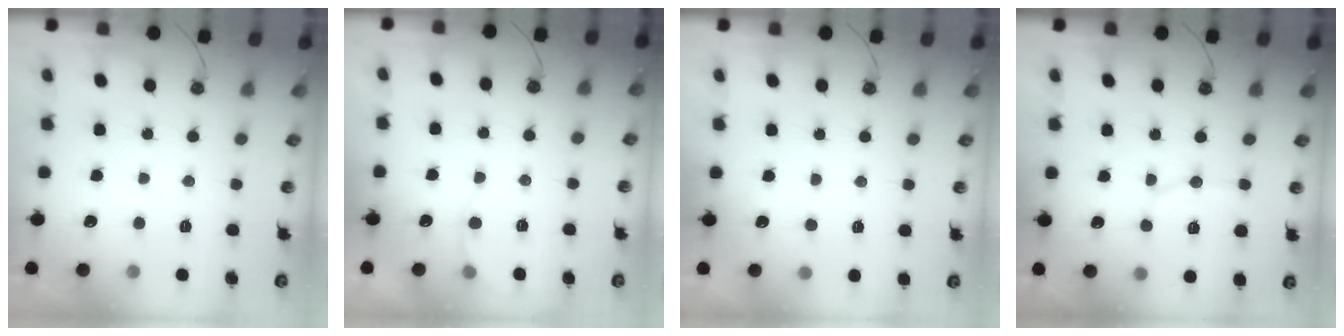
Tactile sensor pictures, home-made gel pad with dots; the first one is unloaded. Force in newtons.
{"total": 5.0, "press": 5.0, "slide": 0.5}
{"total": 4.1, "press": 4.0, "slide": 0.9}
{"total": 8.2, "press": 8.0, "slide": 1.6}